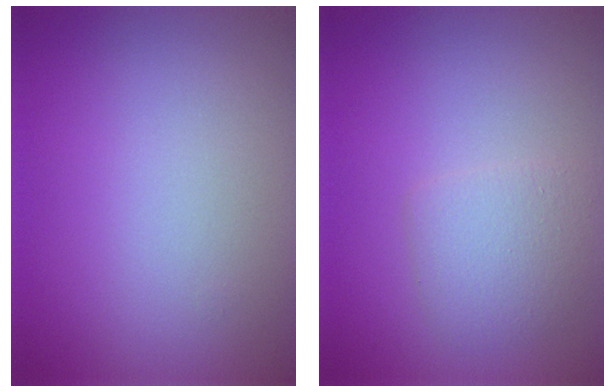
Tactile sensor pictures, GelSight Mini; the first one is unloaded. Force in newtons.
{"total": 2.3, "press": 2.3, "slide": 0.0}